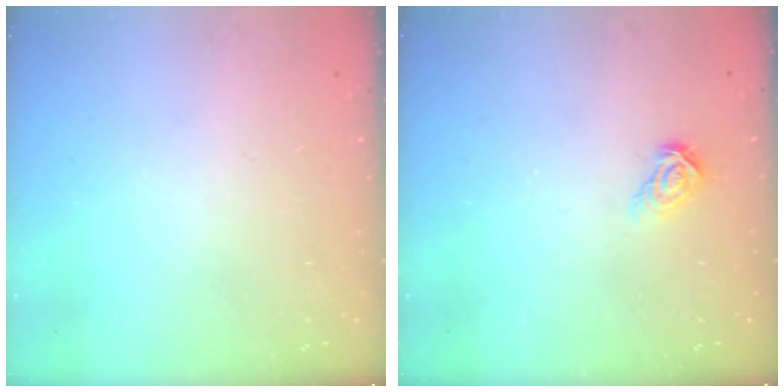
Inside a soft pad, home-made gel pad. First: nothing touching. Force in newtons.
{"total": 6.2, "press": 6.2, "slide": 0.4}